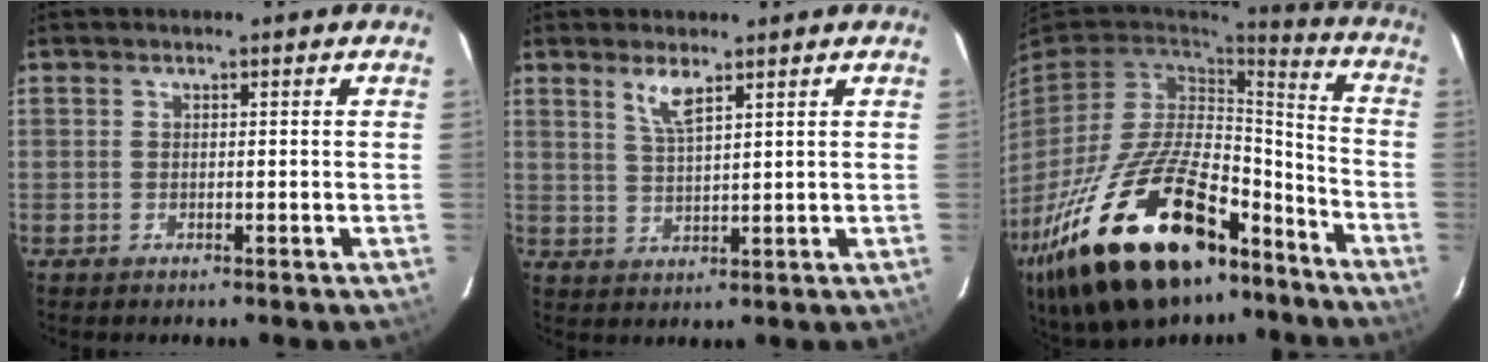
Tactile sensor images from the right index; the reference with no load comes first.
{"total": 4.0, "force": [2.6, 0.7, 2.9], "torque": [-0.059, -0.003, 0.053]}
{"total": 33.3, "force": [-20.2, 15.3, 21.6], "torque": [-0.423, -0.011, -0.308]}